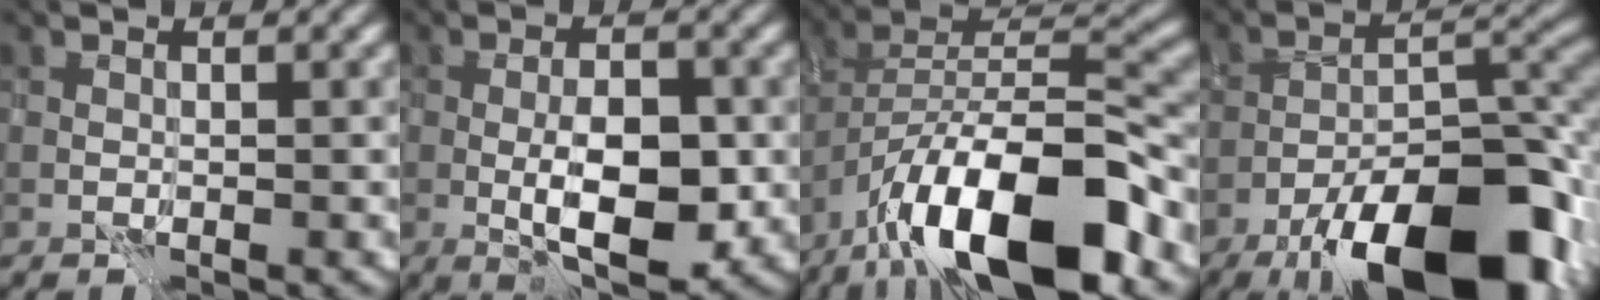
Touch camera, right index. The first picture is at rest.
{"total": 6.4, "force": [-1.2, 2.6, 5.7], "torque": [-0.091, -0.002, -0.019]}
{"total": 13.7, "force": [-8.7, 4.6, 9.5], "torque": [-0.157, 0.006, -0.159]}
{"total": 14.5, "force": [-9.2, 4.9, 10.1], "torque": [-0.166, 0.001, -0.156]}